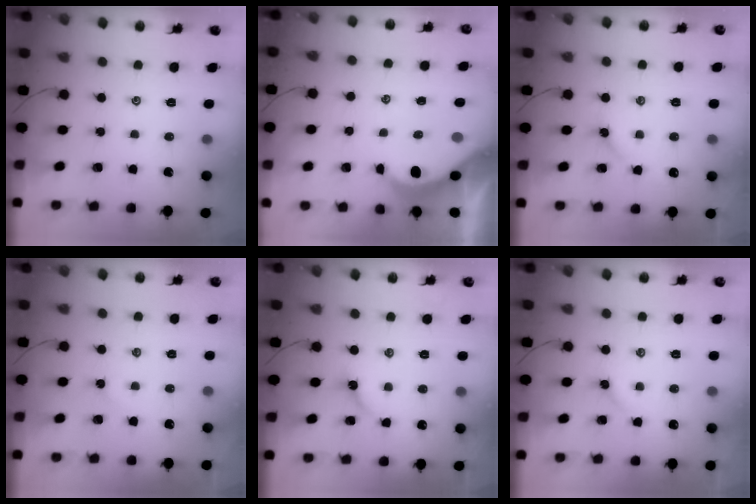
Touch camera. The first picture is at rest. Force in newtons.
{"total": 4.0, "press": 3.9, "slide": 0.4}
{"total": 3.3, "press": 3.2, "slide": 0.6}
{"total": 3.0, "press": 2.9, "slide": 0.3}
{"total": 3.8, "press": 3.8, "slide": 0.5}
{"total": 2.3, "press": 2.3, "slide": 0.5}